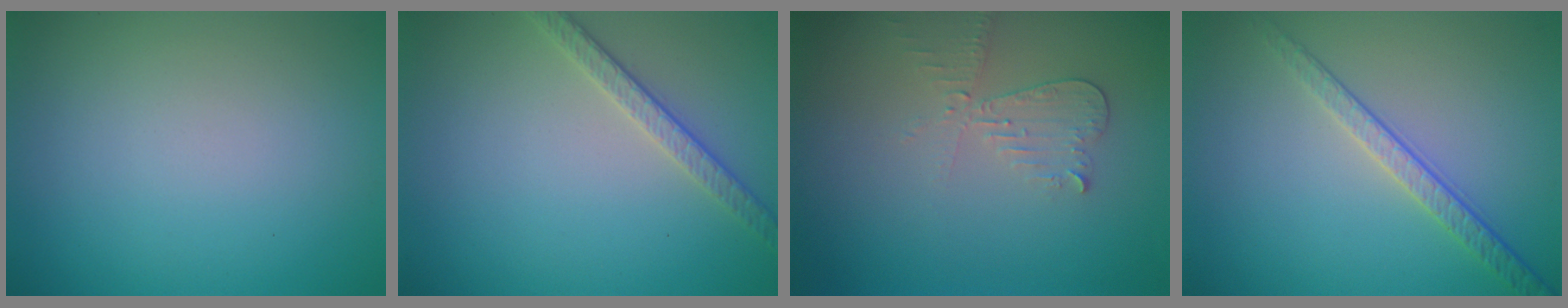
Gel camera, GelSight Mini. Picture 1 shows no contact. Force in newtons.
{"total": 2.6, "press": 2.5, "slide": 0.8}
{"total": 2.2, "press": 2.2, "slide": 0.2}
{"total": 2.4, "press": 2.0, "slide": 1.4}